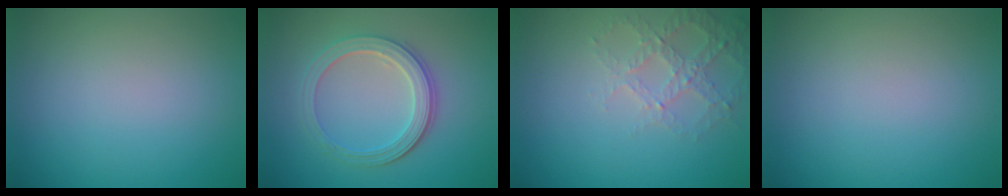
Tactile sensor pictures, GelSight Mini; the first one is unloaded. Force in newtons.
{"total": 3.9, "press": 3.4, "slide": 1.9}
{"total": 2.8, "press": 2.7, "slide": 0.8}
{"total": 0.0}